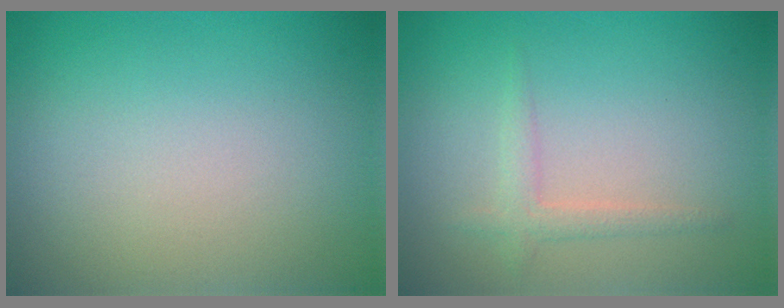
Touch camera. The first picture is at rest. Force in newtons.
{"total": 1.6, "press": 1.6, "slide": 0.1}